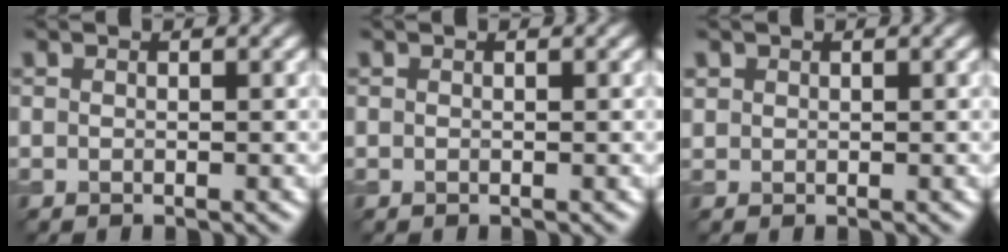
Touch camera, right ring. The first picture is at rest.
{"total": 0.0}
{"total": 0.7, "force": [0.4, 0.5, 0.0], "torque": [0.001, -0.001, 0.012]}